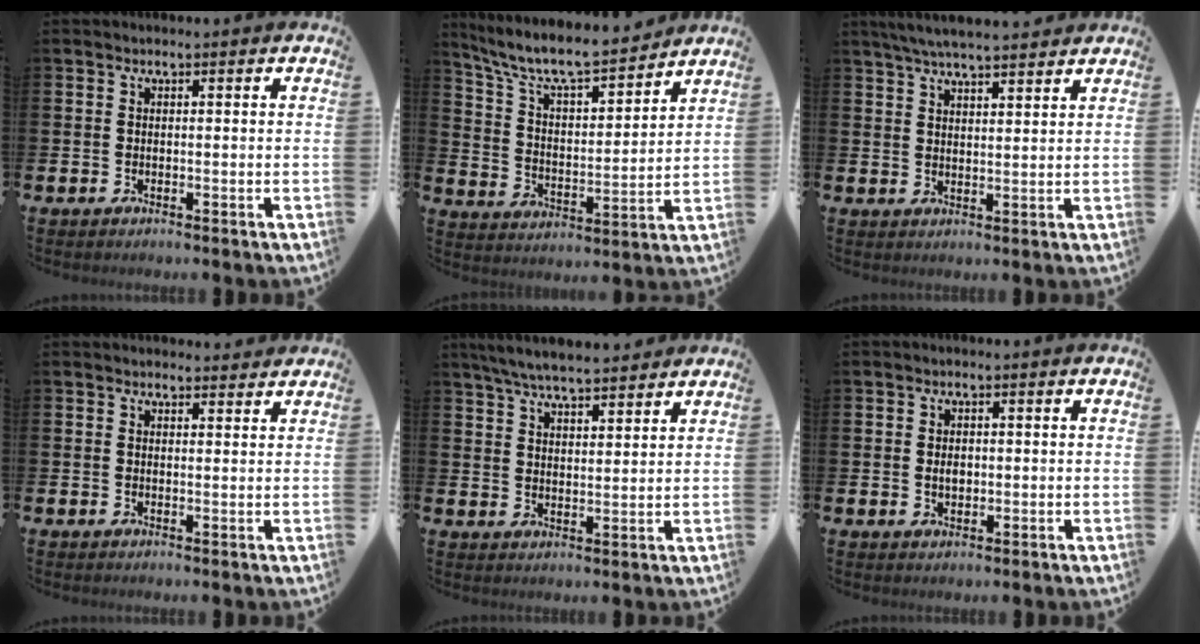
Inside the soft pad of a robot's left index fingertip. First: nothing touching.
{"total": 8.9, "force": [8.2, 1.5, 3.1], "torque": [-0.102, -0.055, 0.141]}
{"total": 5.0, "force": [4.8, 0.3, 1.5], "torque": [-0.043, -0.014, 0.087]}
{"total": 1.6, "force": [1.5, 0.3, -0.1], "torque": [0.005, -0.005, 0.027]}
{"total": 6.3, "force": [6.0, 0.7, 1.7], "torque": [-0.048, -0.024, 0.110]}
{"total": 1.6, "force": [0.1, 1.1, 1.2], "torque": [-0.009, 0.001, -0.003]}